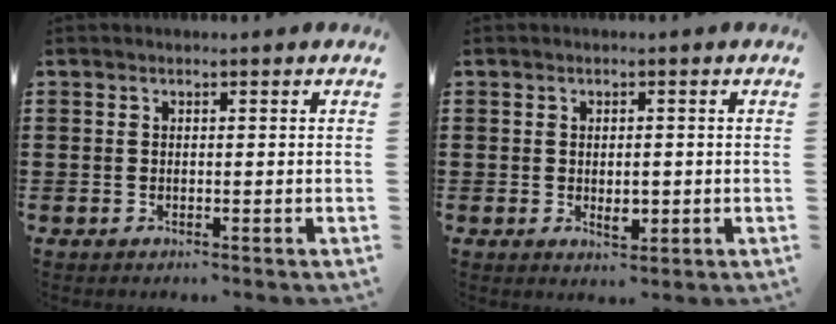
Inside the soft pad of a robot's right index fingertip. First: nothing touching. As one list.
[{"total": 2.7, "force": [-0.3, 1.4, 2.3], "torque": [-0.036, 0.000, -0.007]}]